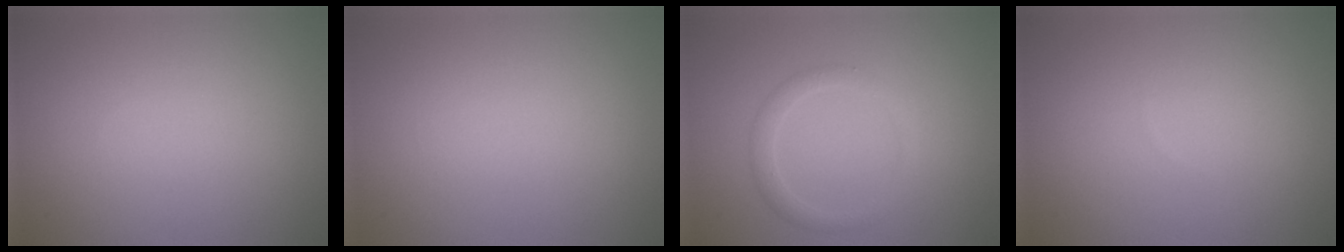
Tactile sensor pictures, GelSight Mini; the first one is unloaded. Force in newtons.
{"total": 0.0}
{"total": 1.7, "press": 1.7, "slide": 0.0}
{"total": 0.0}